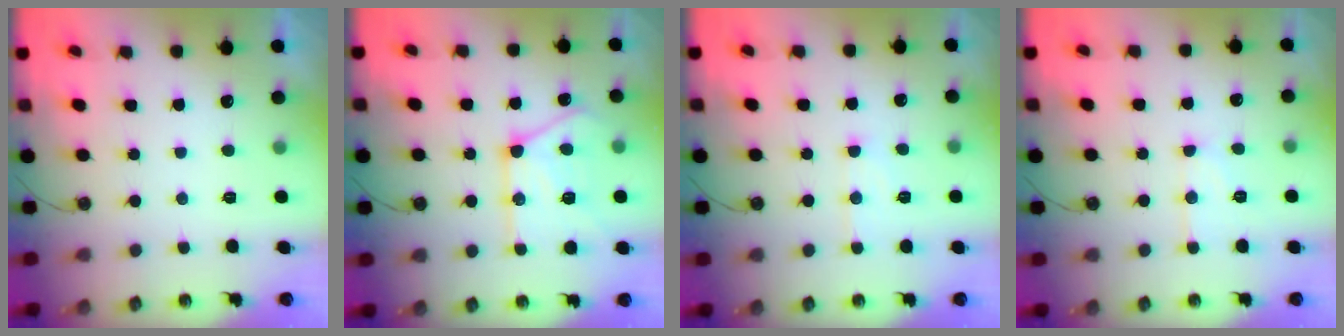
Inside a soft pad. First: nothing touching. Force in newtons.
{"total": 18.1, "press": 18.0, "slide": 1.7}
{"total": 7.2, "press": 7.1, "slide": 0.6}
{"total": 9.2, "press": 9.2, "slide": 0.8}